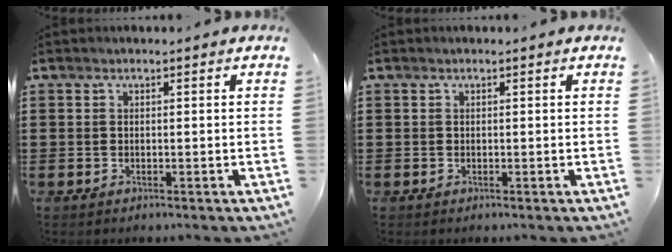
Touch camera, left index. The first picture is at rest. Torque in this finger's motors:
{"motor_torque": [0.02, 0.02, 0.00, 0.01]}